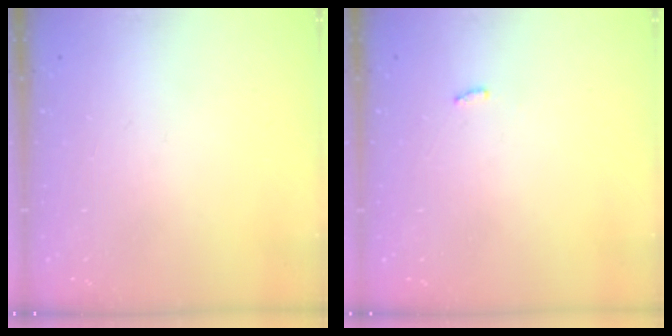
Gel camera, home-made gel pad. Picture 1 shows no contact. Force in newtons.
{"total": 2.9, "press": 2.9, "slide": 0.2}